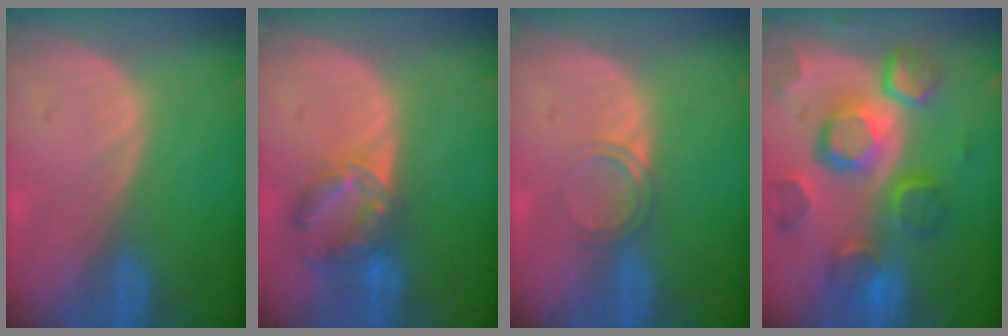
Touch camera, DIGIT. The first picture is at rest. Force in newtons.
{"total": 7.3, "press": 6.3, "slide": 3.7}
{"total": 2.4, "press": 2.4, "slide": 0.2}
{"total": 12.4, "press": 10.7, "slide": 6.1}